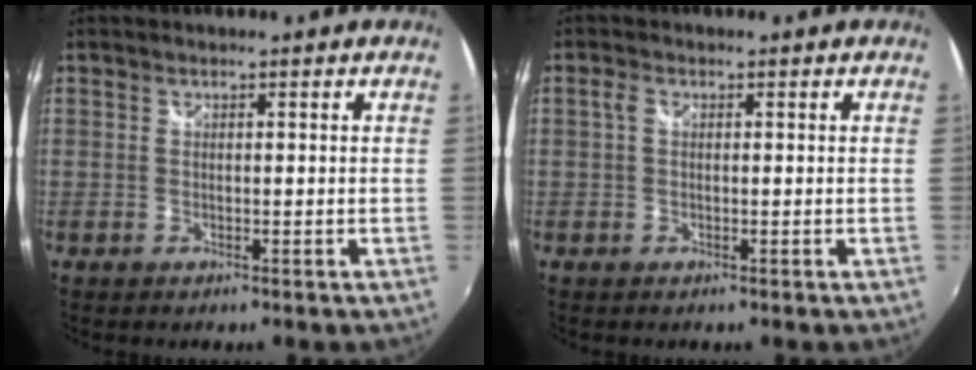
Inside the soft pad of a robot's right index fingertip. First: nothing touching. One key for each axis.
{"total": 1.2, "fx": 0.2, "fy": 0.9, "fz": 0.9, "tx": -0.017, "ty": 0.004, "tz": -0.001}